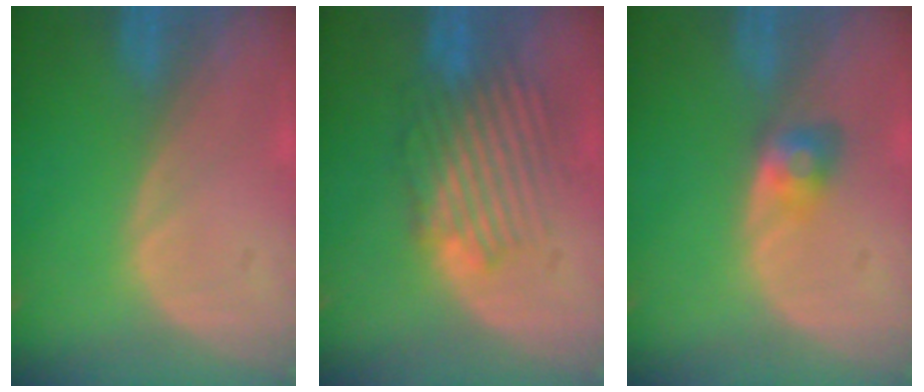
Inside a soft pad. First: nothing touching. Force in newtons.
{"total": 6.6, "press": 6.4, "slide": 1.6}
{"total": 2.8, "press": 2.6, "slide": 1.2}